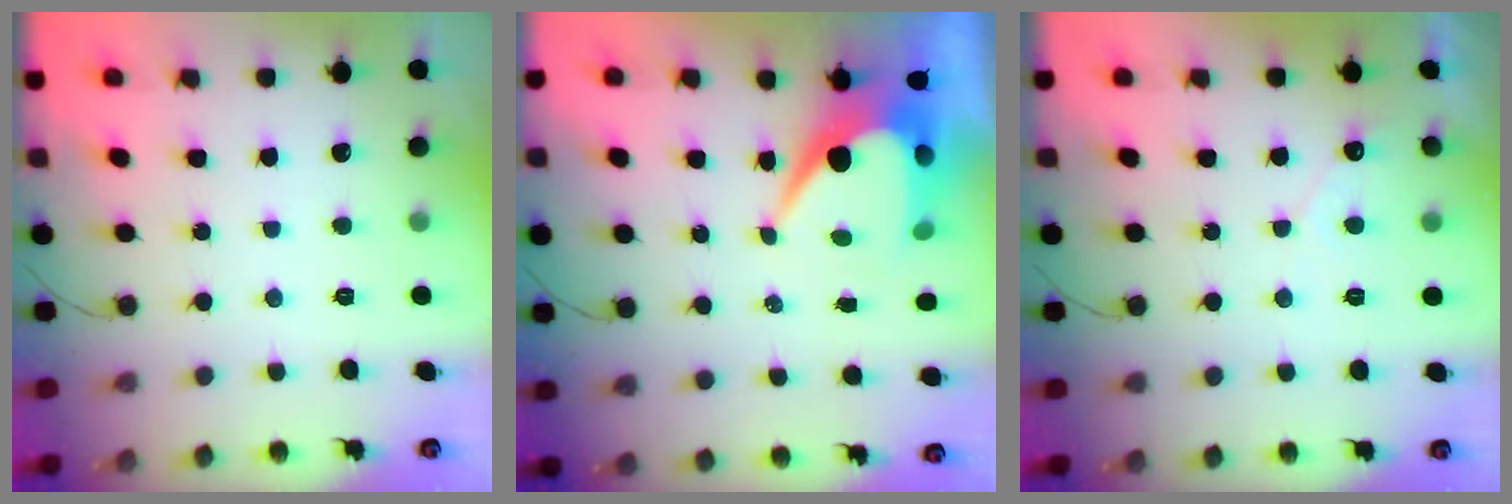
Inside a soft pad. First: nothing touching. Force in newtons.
{"total": 9.9, "press": 9.8, "slide": 0.9}
{"total": 2.8, "press": 2.8, "slide": 0.1}